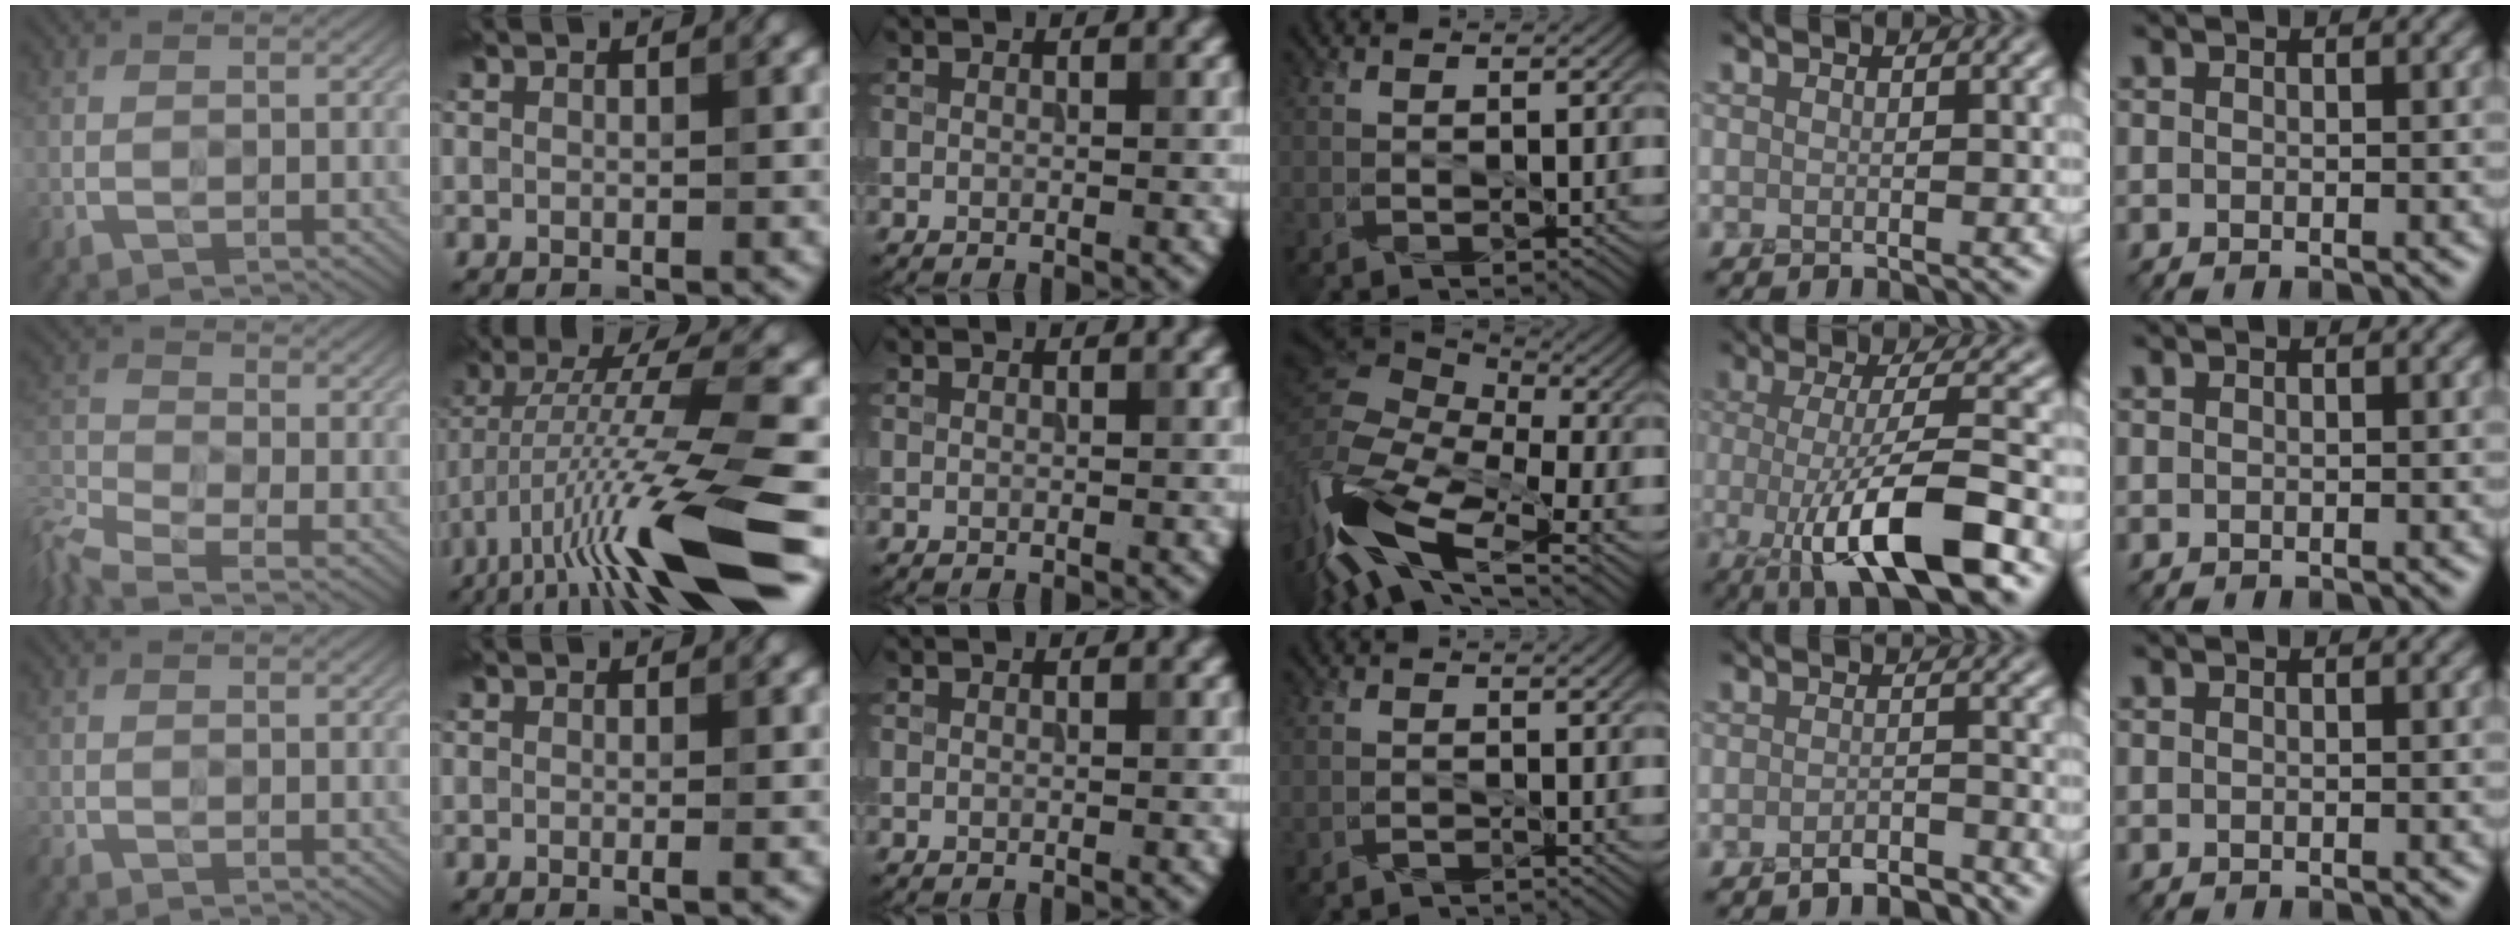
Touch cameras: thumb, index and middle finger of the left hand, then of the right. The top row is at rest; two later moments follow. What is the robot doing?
{"motion": "peel", "object": "tape"}